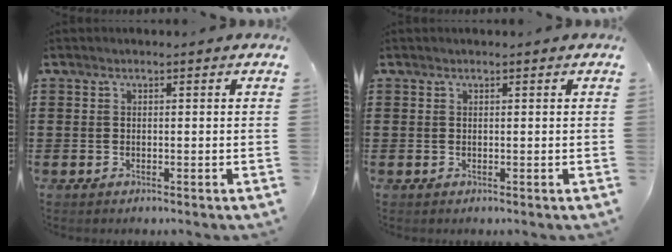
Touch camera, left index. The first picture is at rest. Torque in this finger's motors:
{"motor_torque": [0.35, 0.37, 0.00, 0.02]}